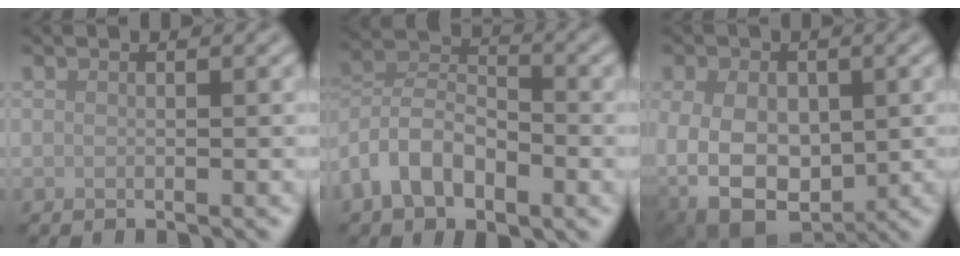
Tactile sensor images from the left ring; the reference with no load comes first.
{"total": 6.9, "force": [-3.2, 4.0, 4.6], "torque": [-0.087, 0.009, -0.070]}
{"total": 11.6, "force": [-2.0, 8.6, 7.5], "torque": [-0.122, -0.021, -0.022]}